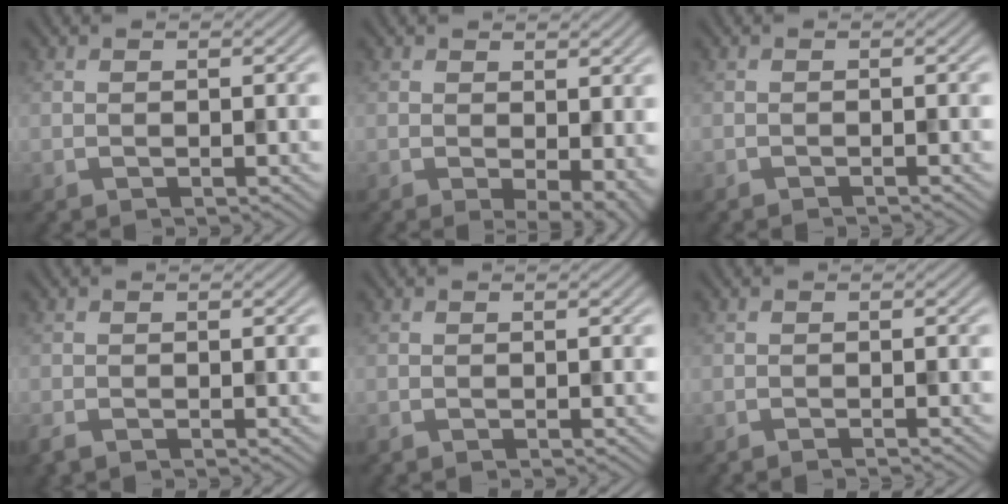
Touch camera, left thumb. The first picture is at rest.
{"total": 4.7, "force": [-0.2, 2.2, 4.2], "torque": [-0.063, -0.012, 0.007]}
{"total": 0.7, "force": [-0.7, 0.0, 0.3], "torque": [0.002, 0.002, -0.014]}
{"total": 1.4, "force": [-1.2, 0.2, 0.7], "torque": [-0.017, -0.008, -0.026]}
{"total": 0.6, "force": [-0.5, 0.0, 0.3], "torque": [-0.006, -0.003, -0.012]}
{"total": 1.0, "force": [-0.8, 0.1, 0.5], "torque": [0.001, 0.002, -0.017]}